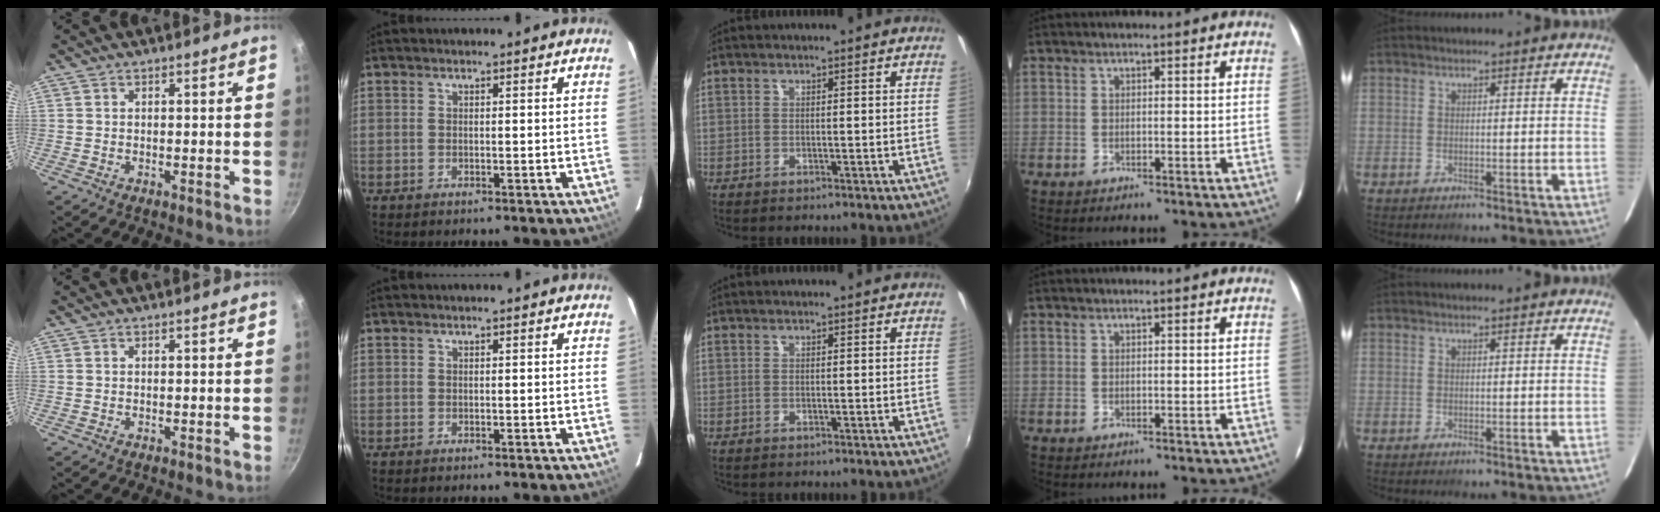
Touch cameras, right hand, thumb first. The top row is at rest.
{}